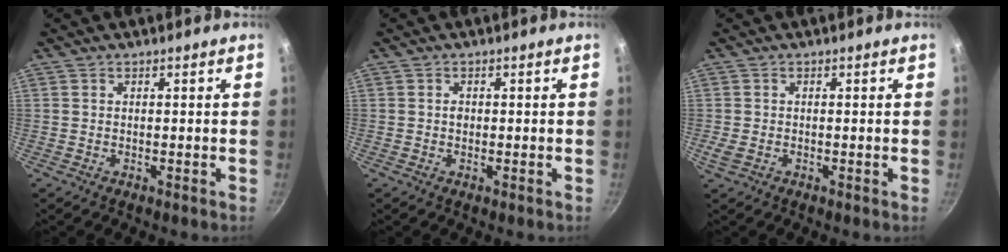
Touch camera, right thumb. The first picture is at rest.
{"total": 1.0, "force": [0.0, 0.9, 0.6], "torque": [-0.007, 0.001, 0.000]}
{"total": 1.8, "force": [-0.5, 1.1, 1.3], "torque": [-0.029, 0.000, -0.008]}